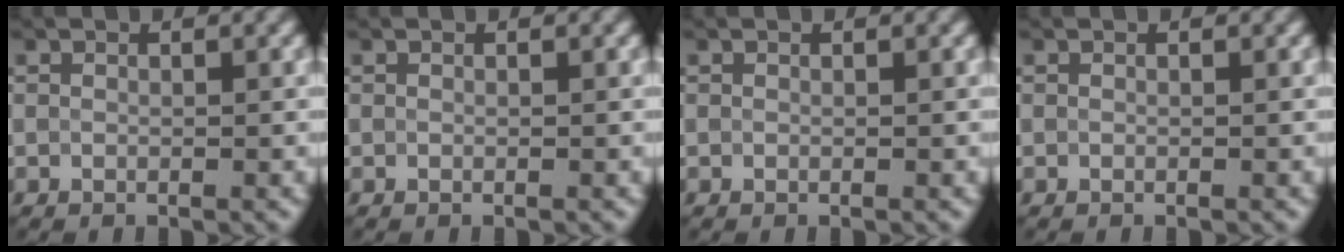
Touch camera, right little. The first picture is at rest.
{"total": 0.0}
{"total": 0.0}
{"total": 0.0}